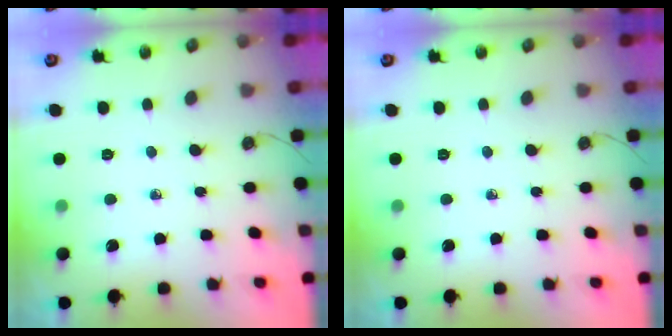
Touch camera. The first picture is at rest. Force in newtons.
{"total": 0.0}